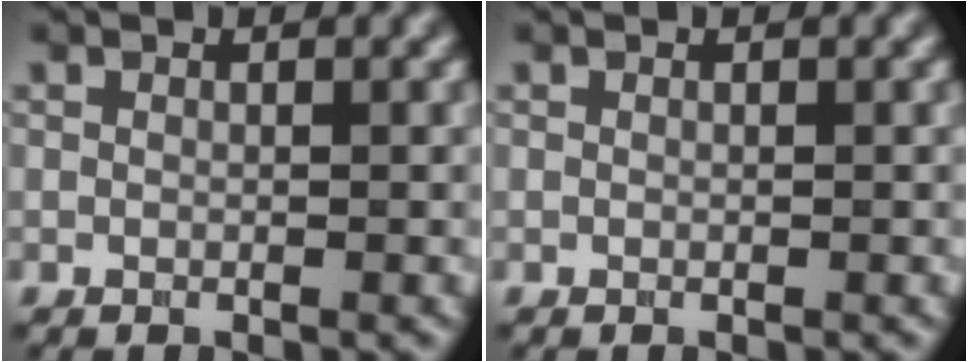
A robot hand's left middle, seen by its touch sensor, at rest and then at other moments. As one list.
[{"total": 0.0}]